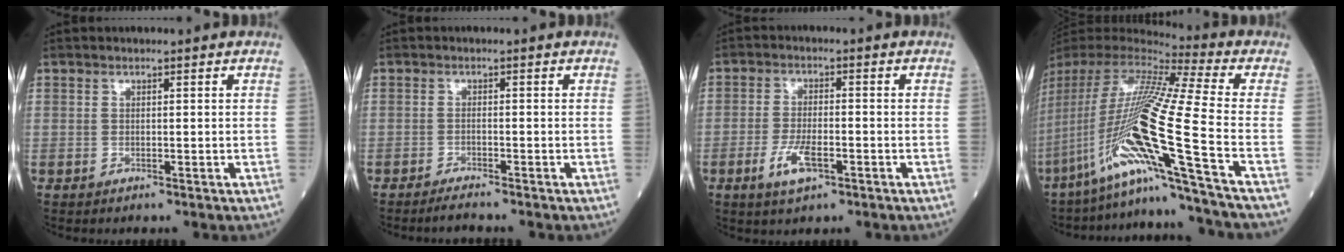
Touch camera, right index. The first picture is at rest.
{"total": 2.1, "force": [-2.0, -0.2, 0.7], "torque": [-0.016, -0.006, -0.036]}
{"total": 5.6, "force": [-2.5, 1.8, 4.7], "torque": [-0.095, -0.004, -0.043]}
{"total": 24.3, "force": [-10.5, -2.6, 21.8], "torque": [-0.430, -0.032, -0.196]}